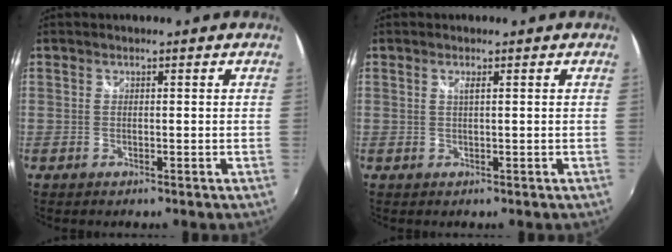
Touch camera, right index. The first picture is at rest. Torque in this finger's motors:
{"motor_torque": [0.14, 0.17, 0.19, 0.03]}